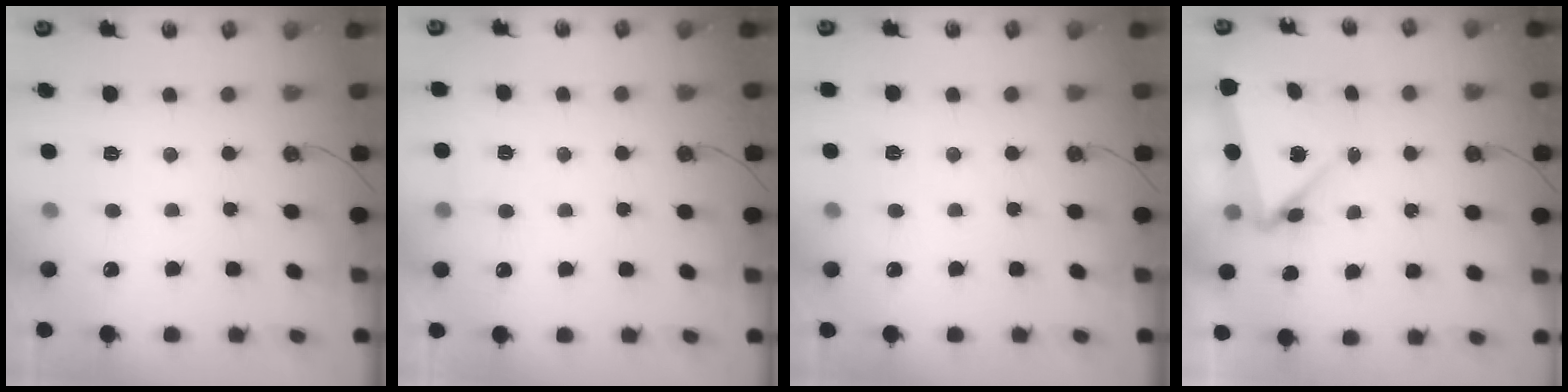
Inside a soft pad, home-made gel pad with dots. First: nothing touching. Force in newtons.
{"total": 1.8, "press": 1.6, "slide": 0.8}
{"total": 2.4, "press": 2.2, "slide": 1.0}
{"total": 10.2, "press": 5.7, "slide": 8.5}